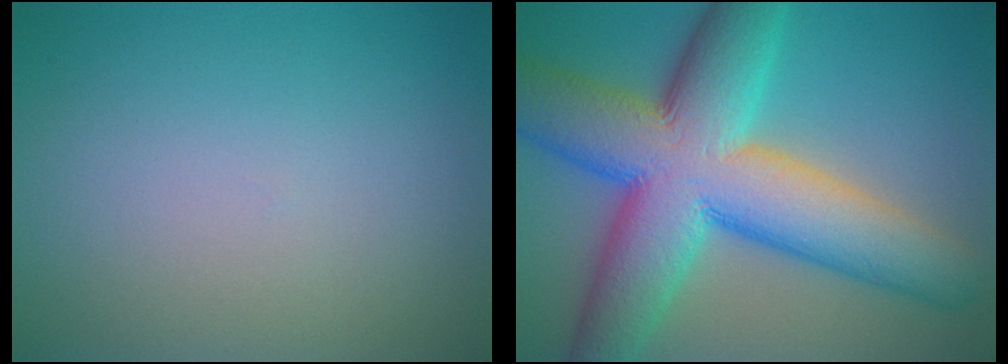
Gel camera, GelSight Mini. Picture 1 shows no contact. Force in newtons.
{"total": 14.6, "press": 14.6, "slide": 0.3}